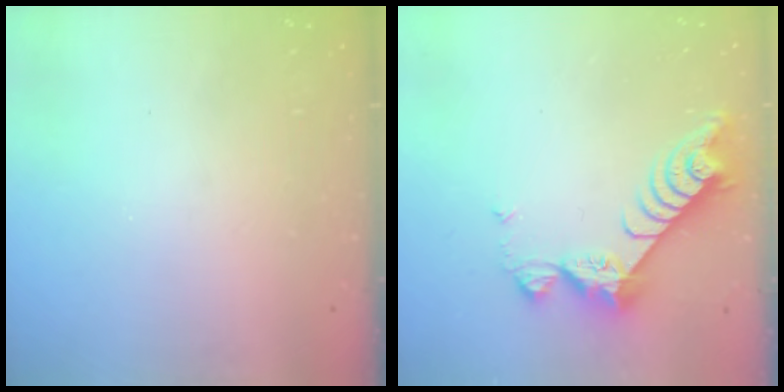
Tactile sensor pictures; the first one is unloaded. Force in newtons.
{"total": 9.1, "press": 9.1, "slide": 0.6}